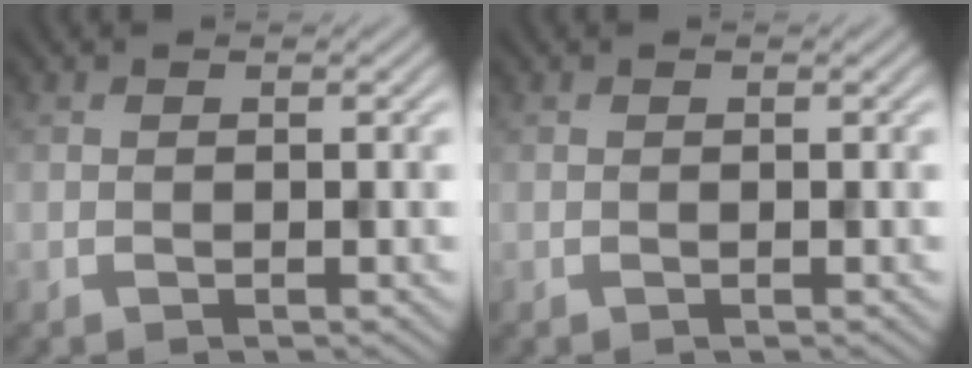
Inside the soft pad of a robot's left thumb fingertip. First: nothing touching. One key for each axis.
{"total": 0.0}